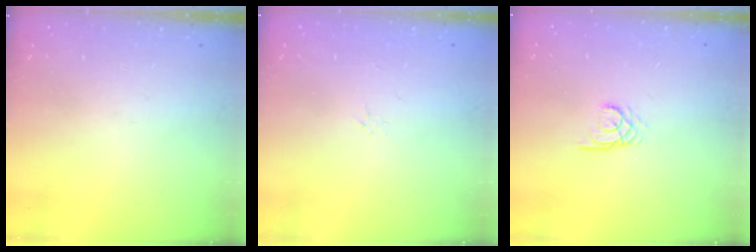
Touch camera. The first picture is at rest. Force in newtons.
{"total": 0.9, "press": 0.8, "slide": 0.4}
{"total": 2.4, "press": 2.4, "slide": 0.3}